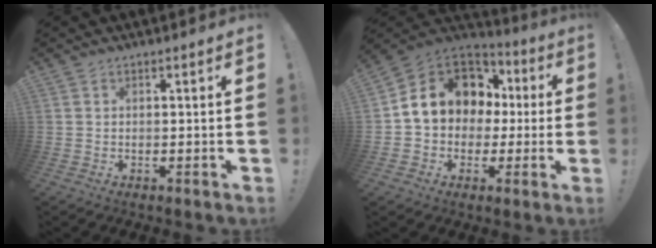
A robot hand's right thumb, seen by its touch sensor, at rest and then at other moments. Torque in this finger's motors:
{"motor_torque": [1.82, 2.23, 1.37, -0.47, 0.06]}